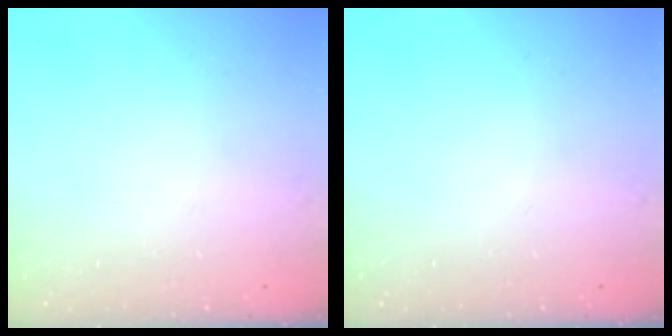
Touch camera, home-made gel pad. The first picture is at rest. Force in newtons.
{"total": 0.0}